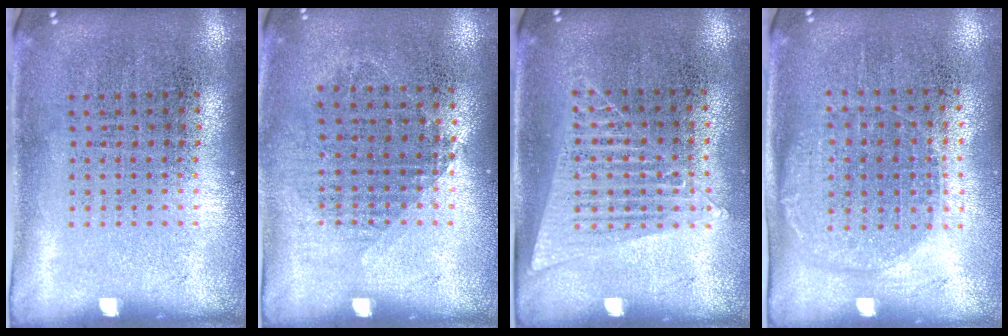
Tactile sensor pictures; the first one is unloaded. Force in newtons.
{"total": 0.9, "press": 0.8, "slide": 0.3}
{"total": 1.1, "press": 1.0, "slide": 0.5}
{"total": 1.3, "press": 1.1, "slide": 0.6}